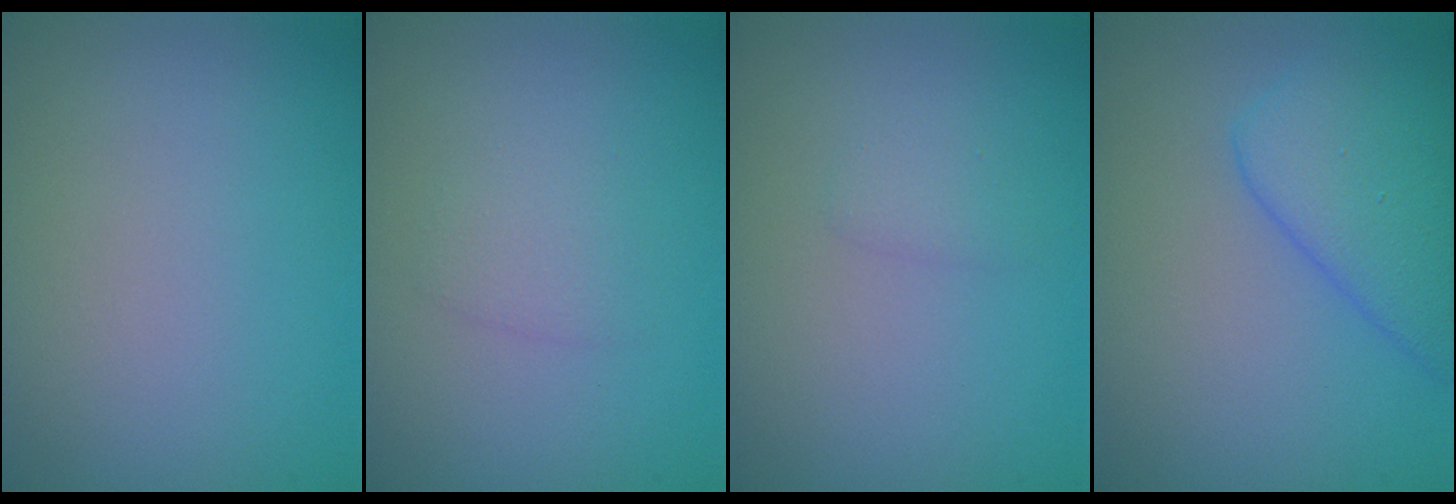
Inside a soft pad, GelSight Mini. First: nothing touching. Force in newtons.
{"total": 1.4, "press": 1.4, "slide": 0.1}
{"total": 0.9, "press": 0.9, "slide": 0.1}
{"total": 4.9, "press": 4.9, "slide": 0.4}